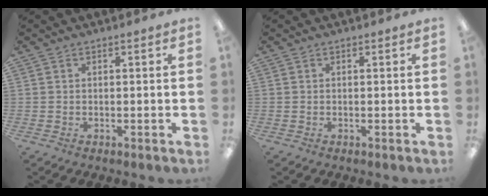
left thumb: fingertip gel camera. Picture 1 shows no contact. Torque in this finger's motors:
{"motor_torque": [0.00, 0.02, -0.07, -0.06, 0.00]}